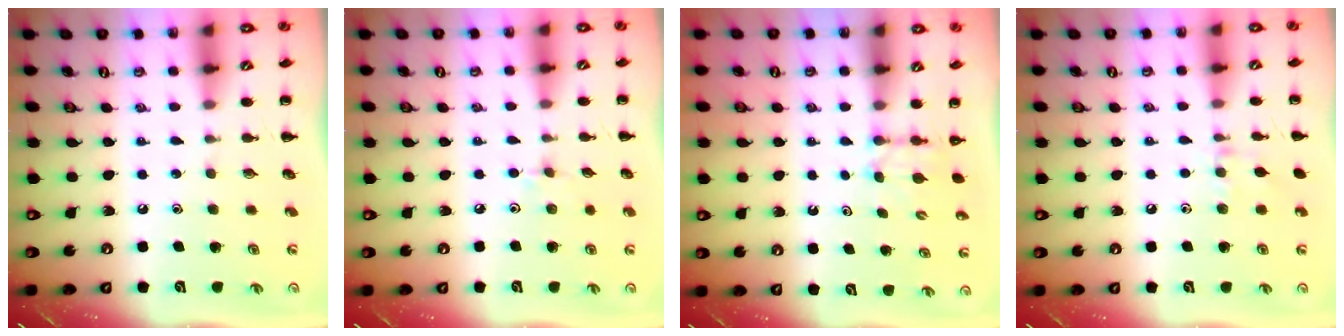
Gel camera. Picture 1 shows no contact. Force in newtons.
{"total": 5.2, "press": 4.8, "slide": 1.8}
{"total": 2.8, "press": 2.6, "slide": 1.1}
{"total": 7.0, "press": 6.7, "slide": 1.9}